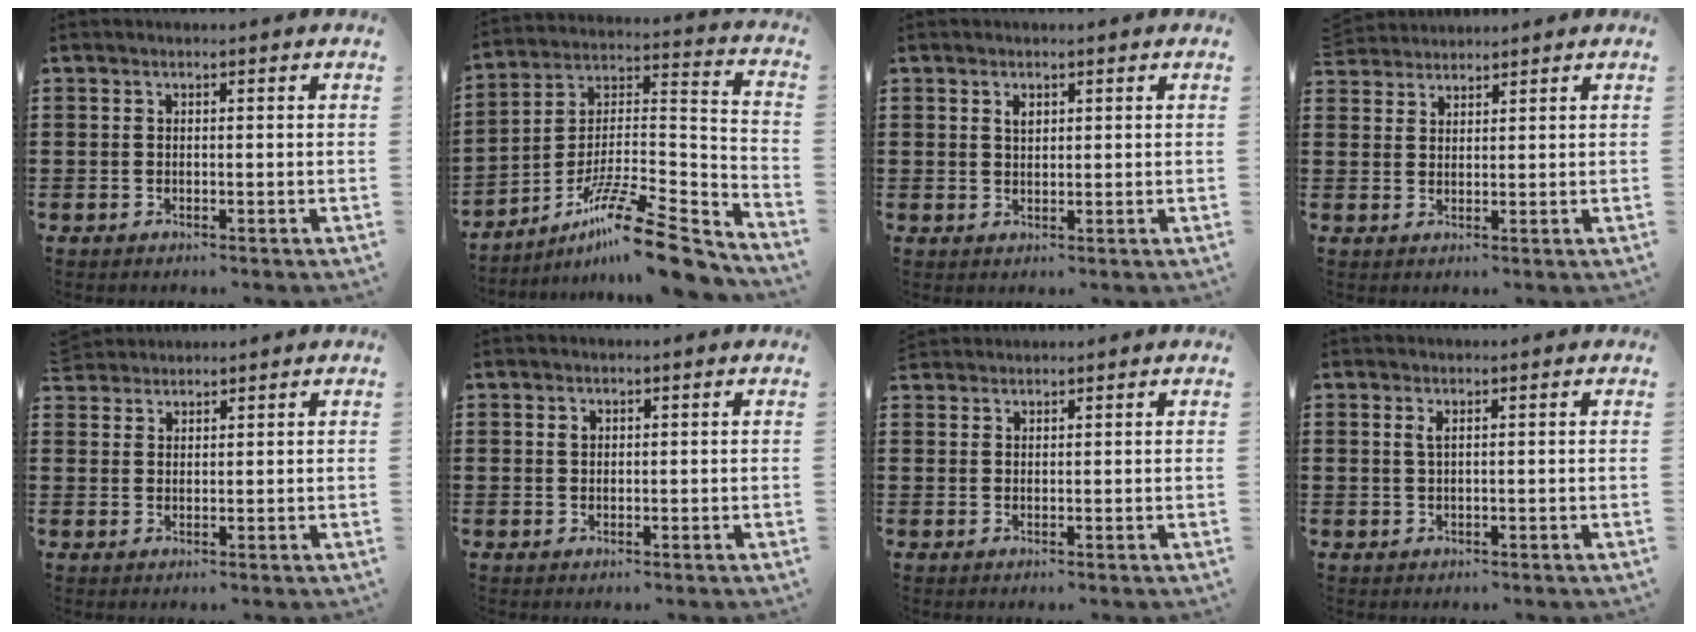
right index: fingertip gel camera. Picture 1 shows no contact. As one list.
[{"total": 15.1, "force": [-11.2, 1.9, 9.9], "torque": [-0.163, 0.029, -0.204]}, {"total": 1.5, "force": [0.8, 0.8, 1.0], "torque": [-0.022, 0.004, 0.013]}, {"total": 2.5, "force": [2.4, 0.4, -0.5], "torque": [0.002, -0.001, 0.048]}, {"total": 2.2, "force": [2.1, 0.5, -0.4], "torque": [0.001, 0.004, 0.043]}, {"total": 0.9, "force": [0.4, 0.7, 0.5], "torque": [-0.011, 0.003, 0.008]}, {"total": 1.4, "force": [1.3, 0.1, -0.4], "torque": [0.004, 0.002, 0.027]}, {"total": 1.1, "force": [0.4, 0.1, 1.0], "torque": [-0.021, 0.001, 0.007]}]